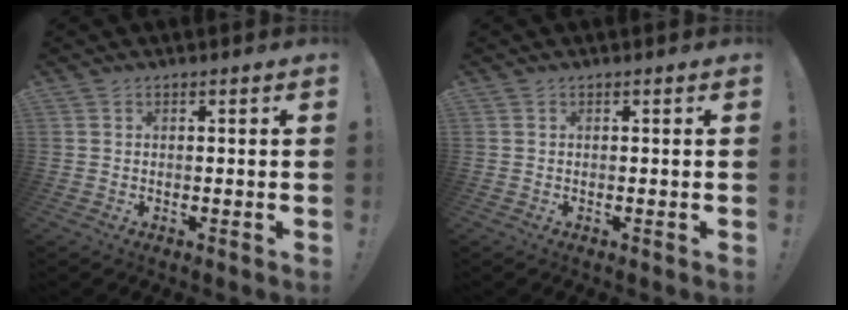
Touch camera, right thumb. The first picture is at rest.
{"total": 0.0}